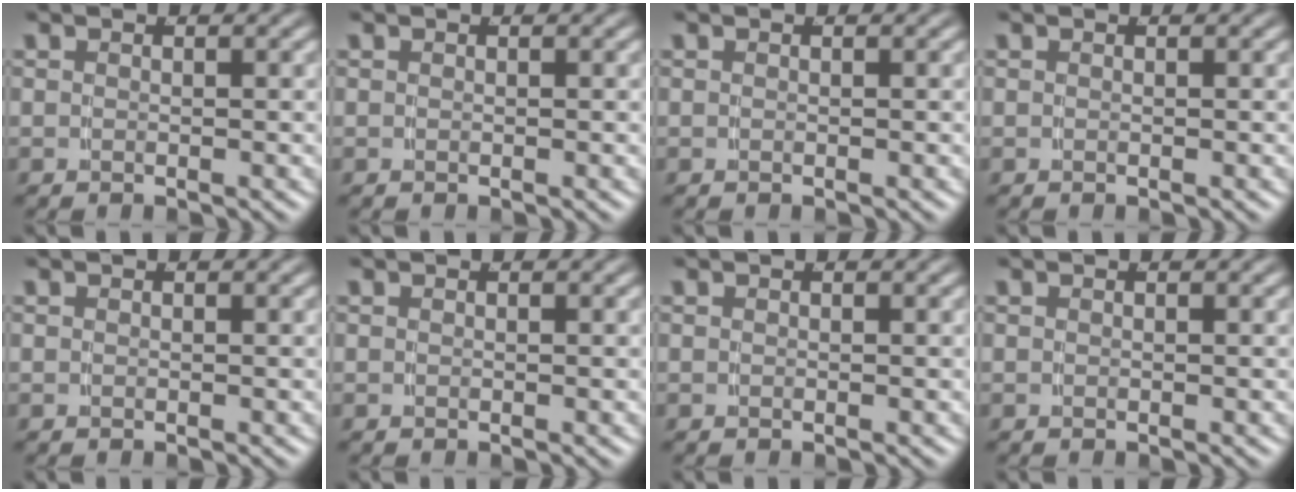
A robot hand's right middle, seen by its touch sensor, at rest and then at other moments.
{"total": 0.0}
{"total": 0.0}
{"total": 0.0}
{"total": 0.0}
{"total": 0.0}
{"total": 0.0}
{"total": 0.0}